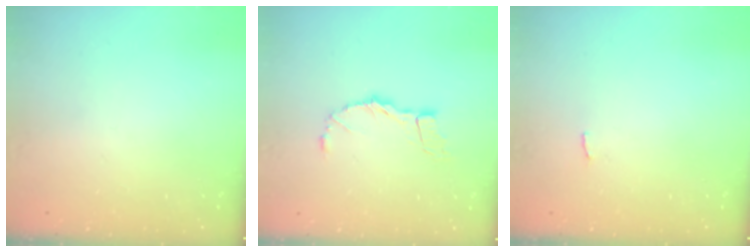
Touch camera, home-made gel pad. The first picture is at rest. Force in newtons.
{"total": 7.3, "press": 7.3, "slide": 0.7}
{"total": 2.3, "press": 2.3, "slide": 0.2}